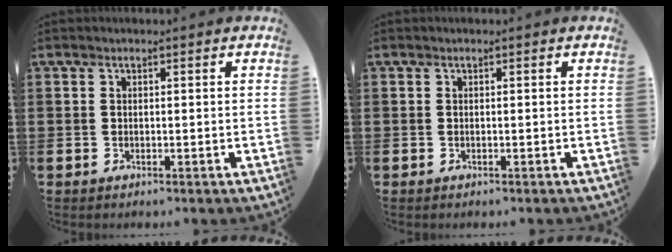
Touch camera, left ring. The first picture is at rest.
{"total": 0.0}